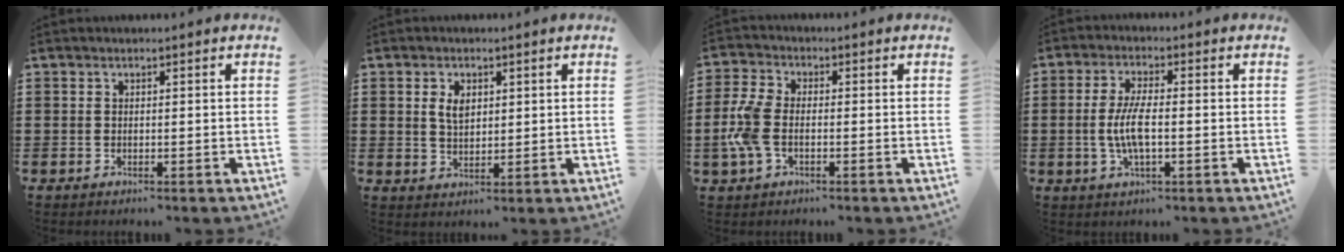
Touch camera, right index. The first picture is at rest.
{"total": 3.3, "force": [1.1, 1.9, 2.5], "torque": [-0.046, 0.005, 0.016]}
{"total": 6.1, "force": [-1.3, 3.4, 4.9], "torque": [-0.135, -0.007, -0.036]}
{"total": 5.6, "force": [-0.9, 1.7, 5.3], "torque": [-0.122, -0.004, -0.025]}